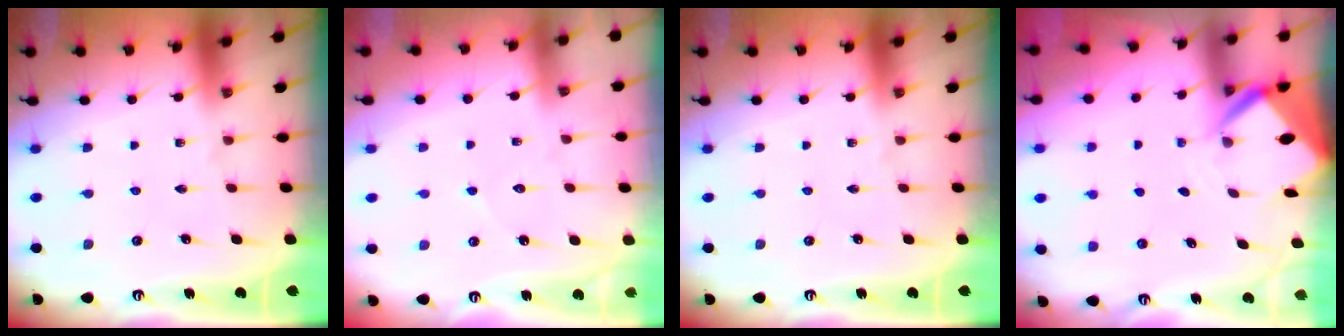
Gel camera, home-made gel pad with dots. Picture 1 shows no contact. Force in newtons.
{"total": 4.8, "press": 4.8, "slide": 0.2}
{"total": 0.0}
{"total": 4.8, "press": 4.8, "slide": 0.1}